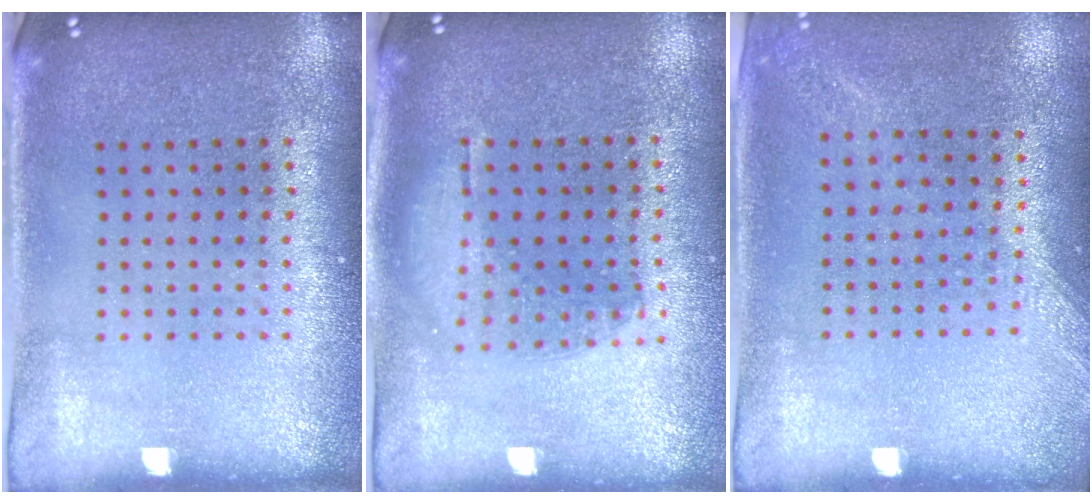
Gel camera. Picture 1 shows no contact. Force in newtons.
{"total": 1.0, "press": 0.9, "slide": 0.4}
{"total": 1.3, "press": 1.2, "slide": 0.5}